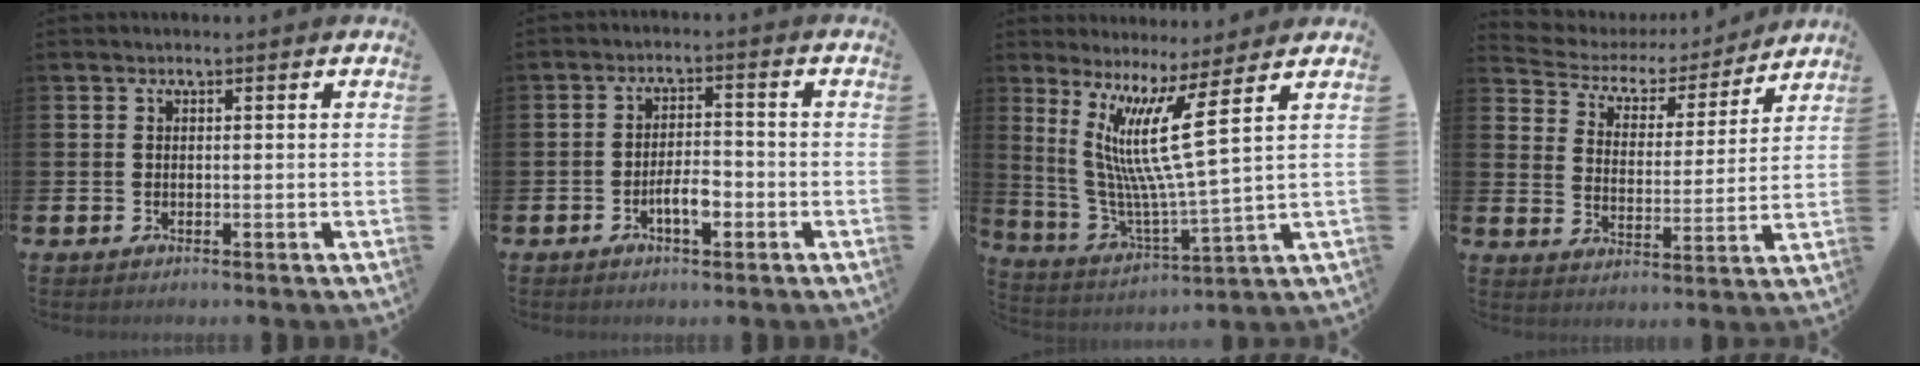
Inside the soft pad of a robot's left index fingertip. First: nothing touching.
{"total": 3.8, "force": [-1.6, 1.6, 3.1], "torque": [-0.047, 0.006, -0.032]}
{"total": 11.6, "force": [5.9, 0.3, 10.0], "torque": [-0.195, -0.038, 0.095]}
{"total": 4.8, "force": [4.1, 2.5, 0.7], "torque": [-0.042, -0.032, 0.062]}